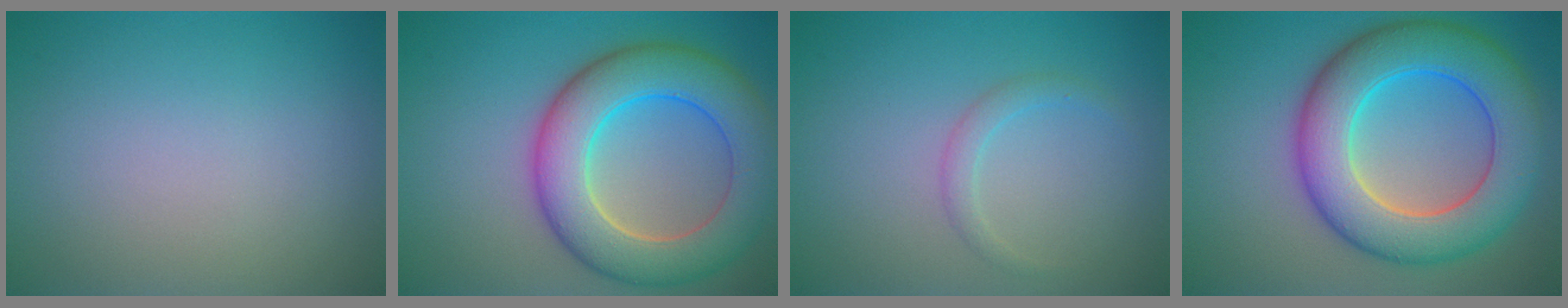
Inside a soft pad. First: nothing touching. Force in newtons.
{"total": 9.3, "press": 9.3, "slide": 0.6}
{"total": 1.4, "press": 1.4, "slide": 0.1}
{"total": 10.2, "press": 10.2, "slide": 0.1}